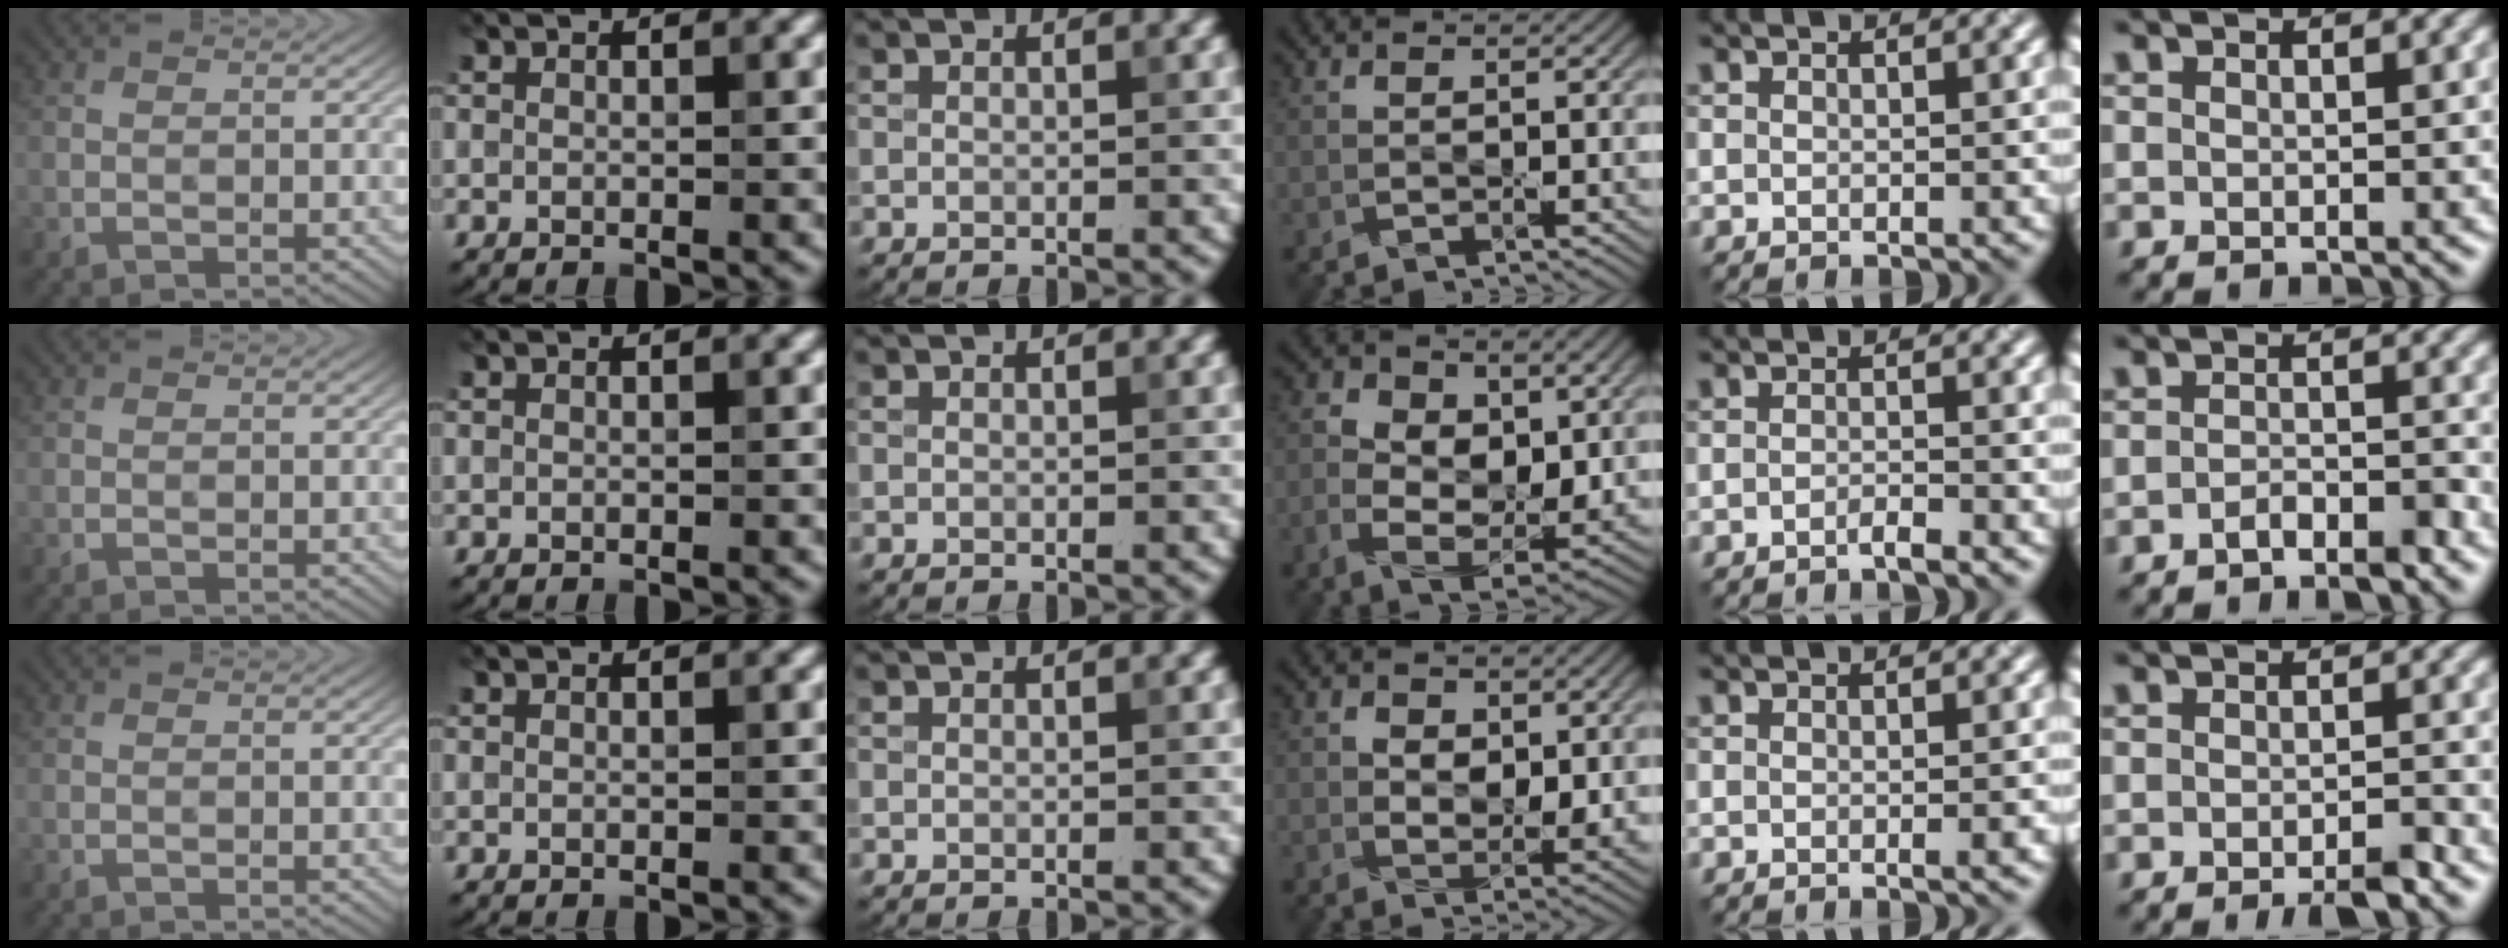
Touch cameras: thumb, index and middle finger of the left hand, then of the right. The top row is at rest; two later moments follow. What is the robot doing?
{"motion": "squeeze", "object": "air blower"}